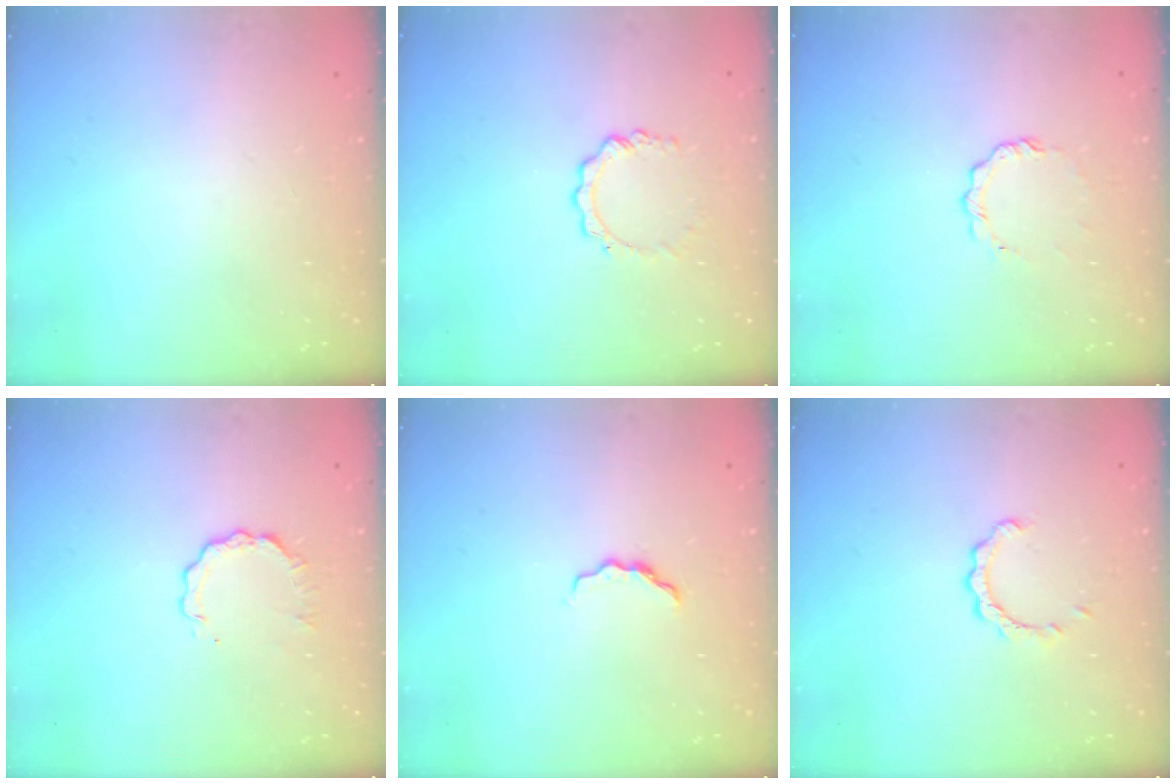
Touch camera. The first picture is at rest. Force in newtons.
{"total": 4.9, "press": 4.8, "slide": 0.5}
{"total": 5.4, "press": 5.3, "slide": 0.4}
{"total": 2.9, "press": 2.9, "slide": 0.3}
{"total": 3.8, "press": 3.7, "slide": 0.6}
{"total": 2.4, "press": 2.4, "slide": 0.2}